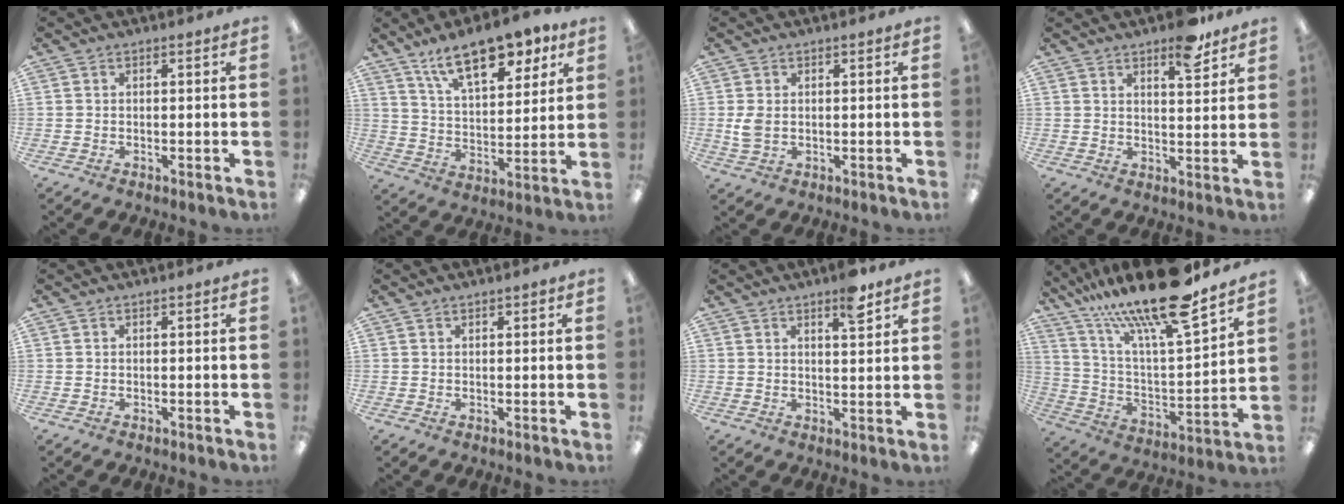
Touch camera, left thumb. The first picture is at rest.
{"total": 16.0, "force": [11.1, 6.7, 9.4], "torque": [-0.140, -0.053, 0.189]}
{"total": 3.7, "force": [0.0, 2.4, 2.8], "torque": [-0.058, -0.003, -0.004]}
{"total": 7.6, "force": [5.6, 2.6, 4.4], "torque": [-0.044, -0.036, 0.091]}
{"total": 0.0}
{"total": 0.7, "force": [0.5, 0.3, 0.5], "torque": [-0.010, 0.001, 0.010]}
{"total": 5.9, "force": [4.1, 1.6, 3.9], "torque": [-0.047, -0.021, 0.065]}
{"total": 22.3, "force": [17.8, 4.3, 12.8], "torque": [-0.219, -0.122, 0.296]}